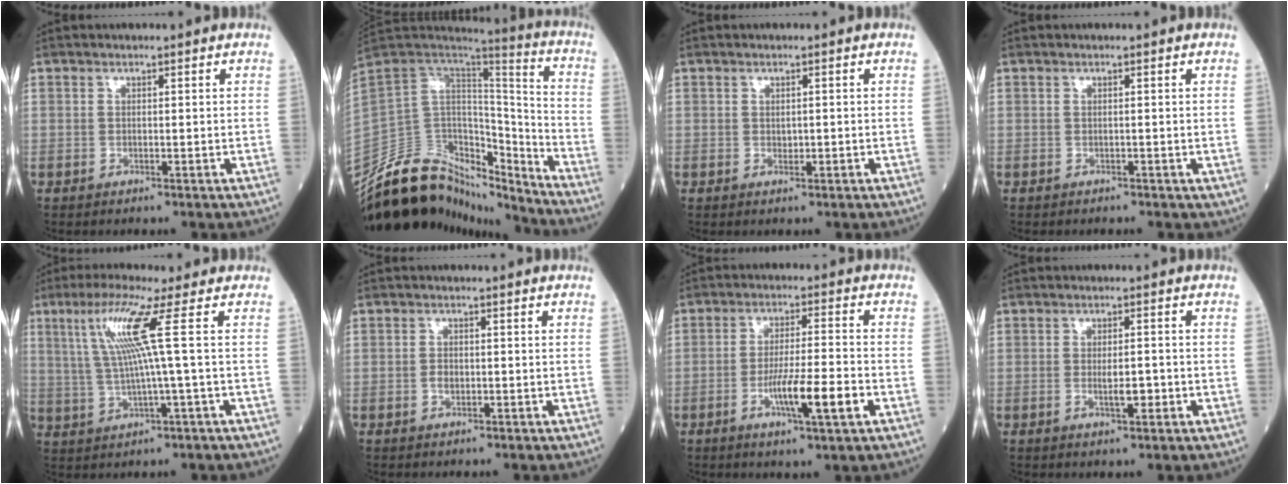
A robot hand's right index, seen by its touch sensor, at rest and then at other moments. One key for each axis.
{"total": 21.9, "fx": -19.6, "fy": 7.2, "fz": 6.5, "tx": -0.140, "ty": 0.060, "tz": -0.324}
{"total": 0.9, "fx": -0.1, "fy": 0.6, "fz": 0.6, "tx": -0.010, "ty": -0.001, "tz": 0.000}
{"total": 0.7, "fx": -0.4, "fy": 0.5, "fz": 0.2, "tx": -0.003, "ty": 0.002, "tz": -0.004}
{"total": 8.2, "fx": 2.2, "fy": -1.8, "fz": 7.7, "tx": -0.153, "ty": 0.011, "tz": 0.050}
{"total": 1.5, "fx": -0.5, "fy": 1.0, "fz": 1.0, "tx": -0.021, "ty": 0.003, "tz": -0.008}
{"total": 8.8, "fx": -3.2, "fy": 0.3, "fz": 8.1, "tx": -0.143, "ty": -0.005, "tz": -0.053}
{"total": 3.2, "fx": -1.0, "fy": 0.9, "fz": 2.9, "tx": -0.051, "ty": 0.001, "tz": -0.013}